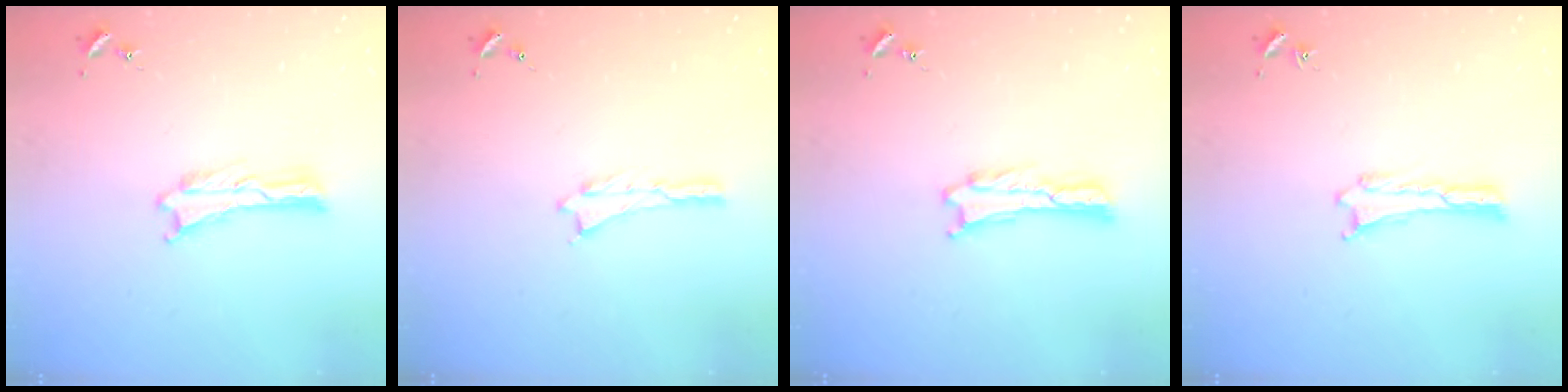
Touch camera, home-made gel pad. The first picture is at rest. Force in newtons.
{"total": 0.0}
{"total": 0.7, "press": 0.7, "slide": 0.2}
{"total": 0.0}